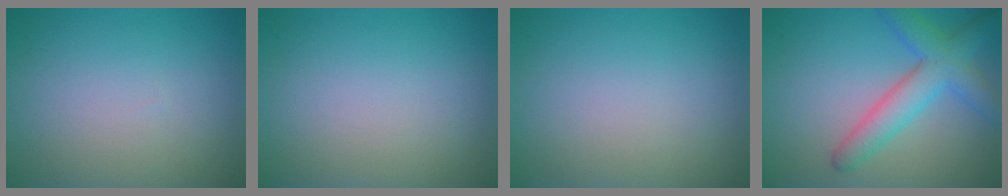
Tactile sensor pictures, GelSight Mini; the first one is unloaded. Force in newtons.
{"total": 0.0}
{"total": 0.0}
{"total": 5.3, "press": 5.3, "slide": 0.1}